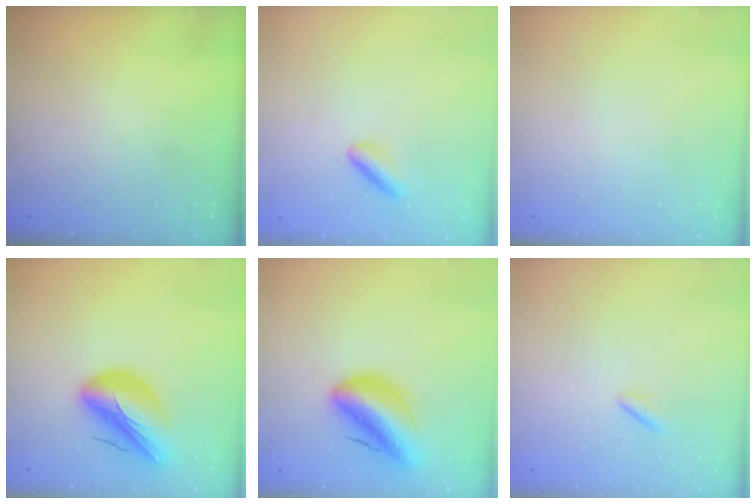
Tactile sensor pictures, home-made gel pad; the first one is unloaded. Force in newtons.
{"total": 3.4, "press": 3.4, "slide": 0.2}
{"total": 0.0}
{"total": 14.0, "press": 13.5, "slide": 3.6}
{"total": 9.6, "press": 9.0, "slide": 3.2}
{"total": 2.1, "press": 2.0, "slide": 0.8}